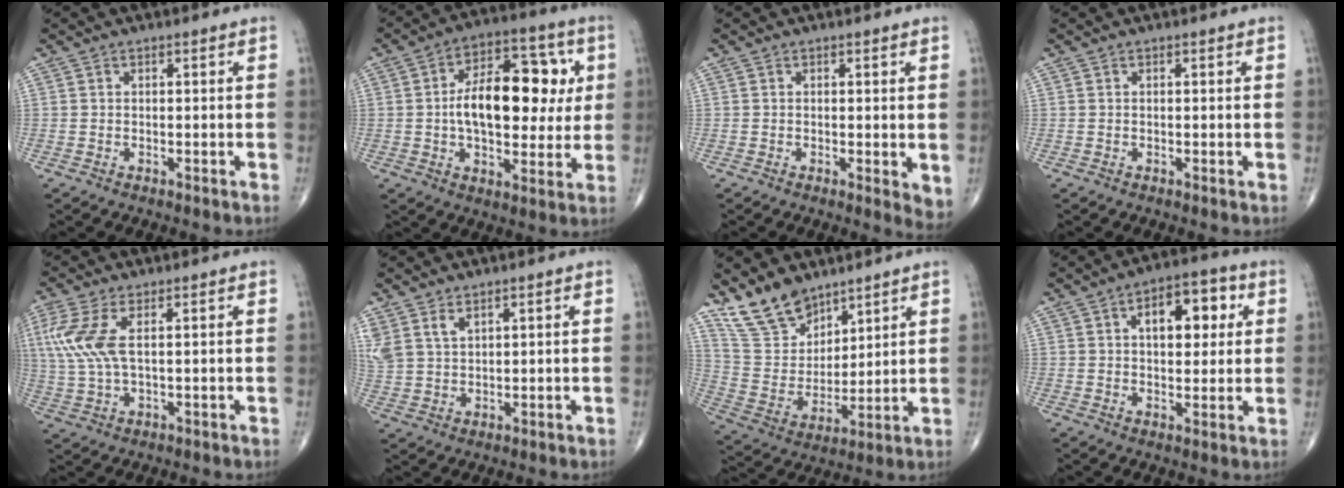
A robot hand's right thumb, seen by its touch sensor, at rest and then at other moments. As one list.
[{"total": 18.7, "force": [1.9, 10.4, 15.4], "torque": [-0.201, 0.020, 0.026]}, {"total": 3.6, "force": [0.1, 1.1, 3.4], "torque": [-0.047, -0.013, 0.001]}, {"total": 0.0}, {"total": 9.1, "force": [2.4, 3.8, 7.9], "torque": [-0.211, 0.000, 0.053]}, {"total": 6.4, "force": [3.9, 3.5, 3.7], "torque": [-0.076, -0.008, 0.092]}, {"total": 12.4, "force": [9.6, 6.5, 4.3], "torque": [-0.059, -0.058, 0.201]}, {"total": 11.0, "force": [3.1, 6.0, 8.7], "torque": [-0.083, 0.010, 0.040]}]